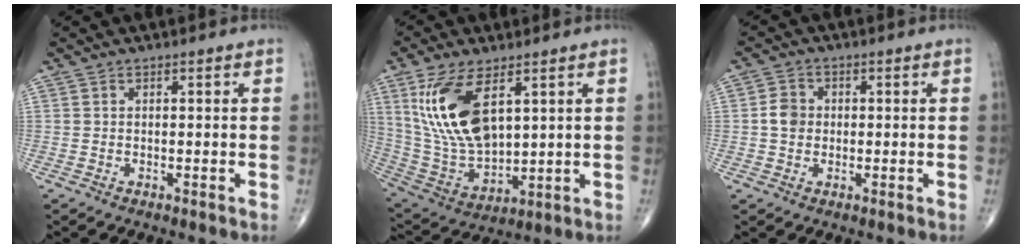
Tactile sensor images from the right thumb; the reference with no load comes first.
{"total": 17.0, "force": [6.4, 8.2, 13.5], "torque": [-0.258, -0.025, 0.139]}
{"total": 3.8, "force": [0.0, 3.3, 2.0], "torque": [-0.026, 0.005, -0.007]}